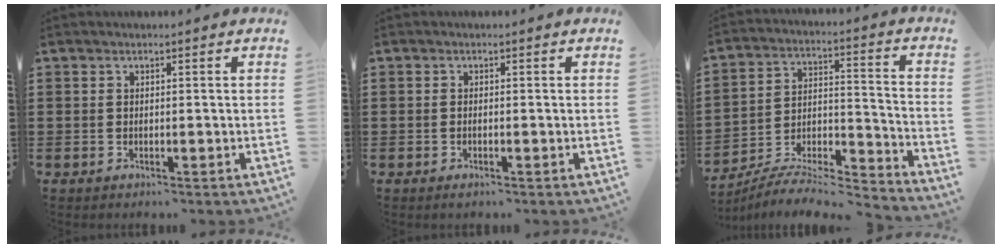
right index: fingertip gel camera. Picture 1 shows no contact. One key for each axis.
{"total": 0.6, "fx": -0.3, "fy": -0.1, "fz": 0.5, "tx": -0.011, "ty": -0.007, "tz": -0.003}
{"total": 6.8, "fx": -6.4, "fy": 1.1, "fz": 2.1, "tx": -0.040, "ty": 0.000, "tz": -0.129}